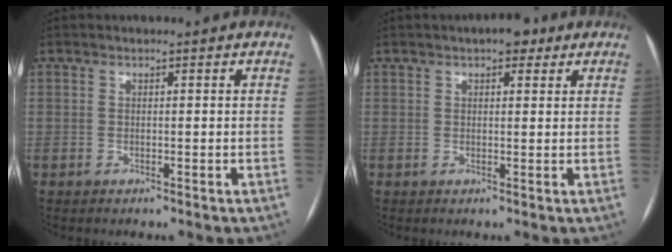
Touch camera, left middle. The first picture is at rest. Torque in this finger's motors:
{"motor_torque": [0.02, -0.09, -0.01, 0.04]}